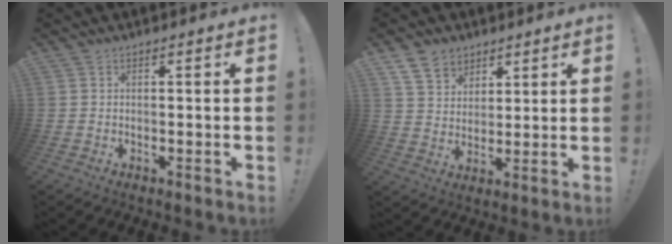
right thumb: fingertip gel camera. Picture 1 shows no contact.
{"total": 8.5, "force": [5.7, 5.9, 2.3], "torque": [-0.040, -0.032, 0.112]}